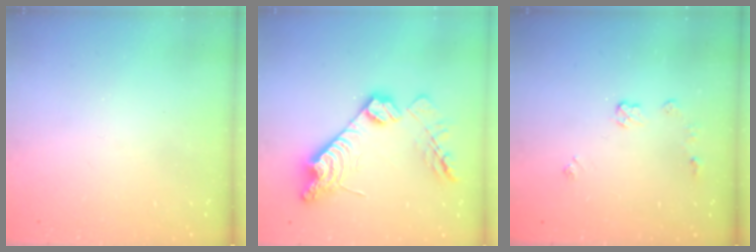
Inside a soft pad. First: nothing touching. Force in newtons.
{"total": 16.3, "press": 16.3, "slide": 0.7}
{"total": 5.7, "press": 5.7, "slide": 0.4}